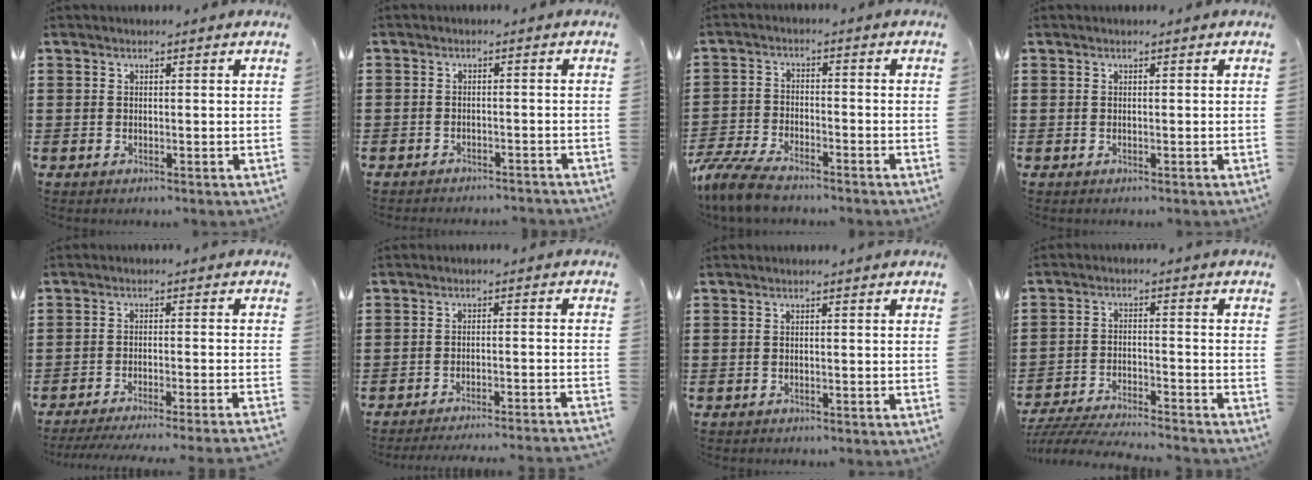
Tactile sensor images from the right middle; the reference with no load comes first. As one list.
[{"total": 2.1, "force": [-2.0, 0.4, -0.3], "torque": [0.000, 0.003, -0.047]}, {"total": 6.3, "force": [-5.5, 1.5, 2.7], "torque": [-0.074, 0.000, -0.111]}, {"total": 0.0}, {"total": 3.8, "force": [-3.5, -0.5, 1.3], "torque": [-0.023, -0.007, -0.071]}, {"total": 3.5, "force": [-3.3, -0.4, 0.8], "torque": [-0.015, -0.002, -0.070]}, {"total": 0.6, "force": [-0.6, 0.1, -0.1], "torque": [0.000, 0.001, -0.013]}, {"total": 5.6, "force": [-5.5, 0.1, 1.2], "torque": [-0.029, -0.002, -0.112]}]